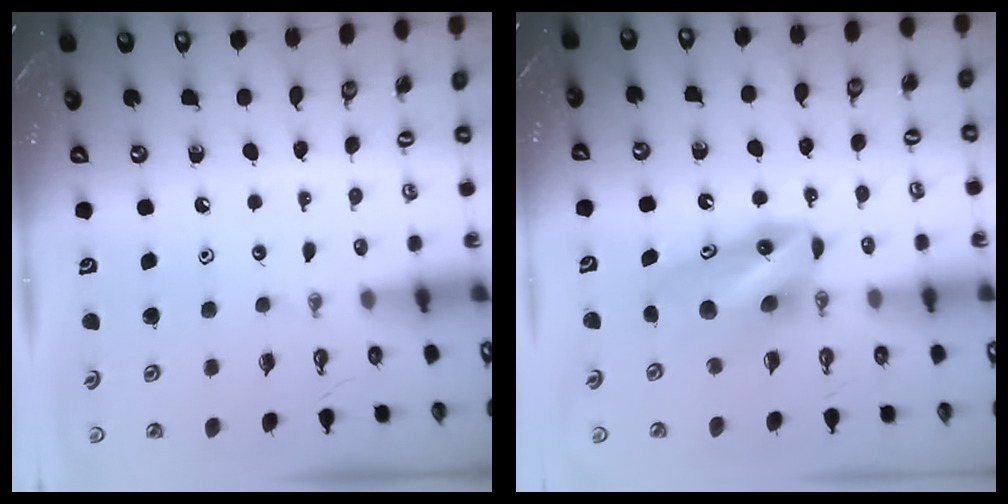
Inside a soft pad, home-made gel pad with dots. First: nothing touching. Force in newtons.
{"total": 10.0, "press": 9.1, "slide": 4.2}